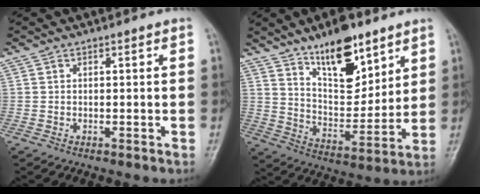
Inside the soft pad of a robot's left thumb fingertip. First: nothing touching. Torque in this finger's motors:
{"motor_torque": [0.23, 0.27, 0.20, -0.42, 0.11]}